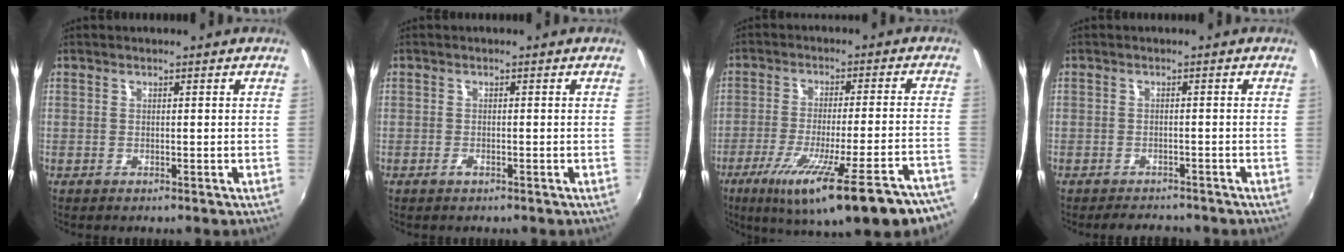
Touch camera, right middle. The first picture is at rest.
{"total": 0.9, "force": [-0.7, 0.3, 0.5], "torque": [-0.010, 0.000, -0.013]}
{"total": 24.0, "force": [-17.2, 2.4, 16.6], "torque": [-0.261, -0.080, -0.243]}
{"total": 4.4, "force": [-3.9, 1.6, 1.1], "torque": [-0.035, 0.002, -0.056]}